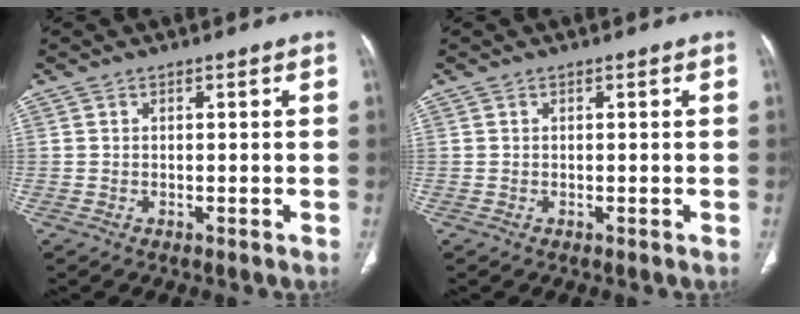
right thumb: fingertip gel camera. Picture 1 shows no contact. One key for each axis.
{"total": 0.0}